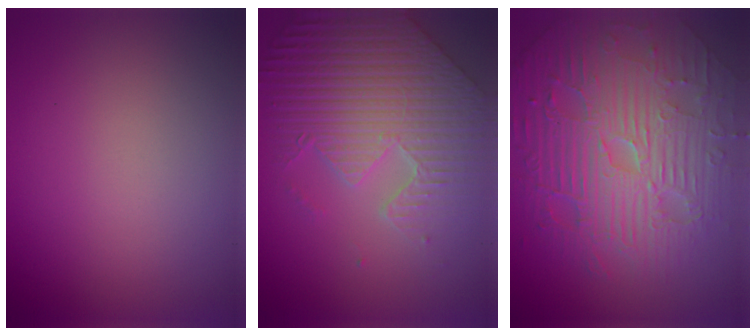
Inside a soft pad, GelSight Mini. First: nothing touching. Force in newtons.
{"total": 9.0, "press": 6.5, "slide": 6.3}
{"total": 11.2, "press": 7.2, "slide": 8.6}